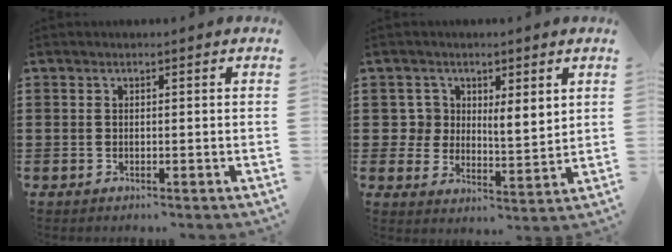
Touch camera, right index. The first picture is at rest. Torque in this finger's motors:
{"motor_torque": [0.78, 0.06, 0.17, 0.04]}